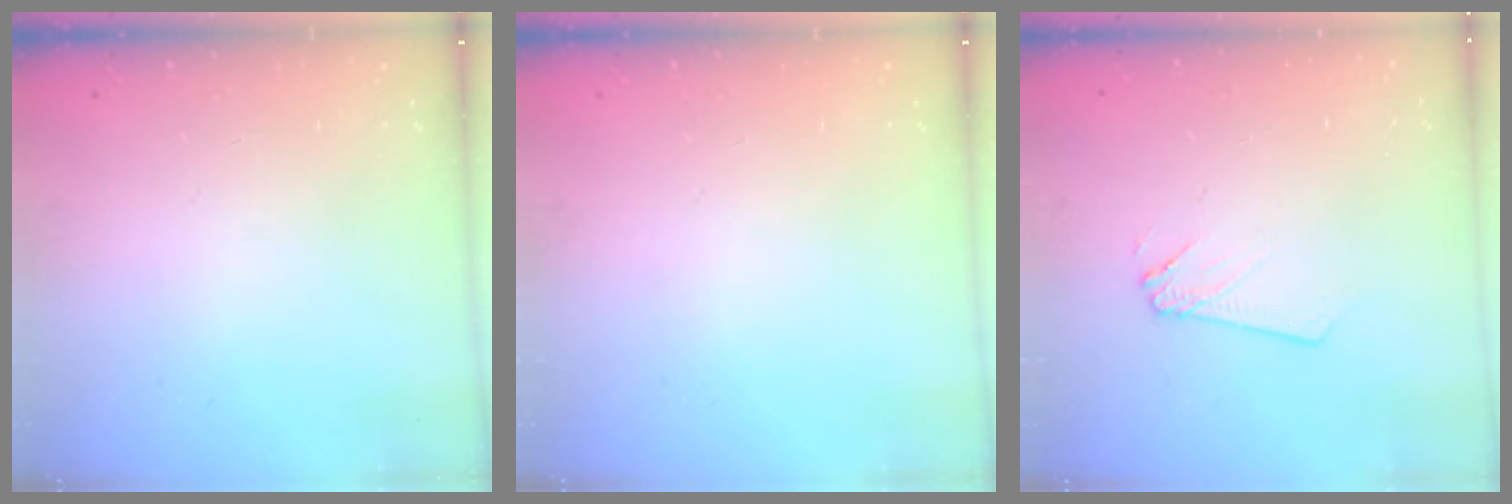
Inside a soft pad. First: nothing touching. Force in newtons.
{"total": 0.0}
{"total": 2.4, "press": 2.4, "slide": 0.2}